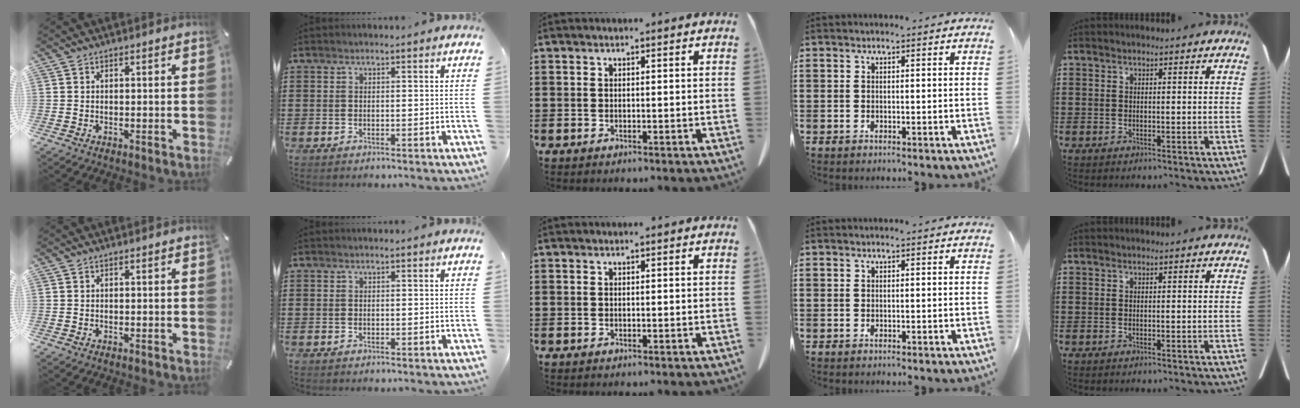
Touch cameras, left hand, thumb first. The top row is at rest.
{}